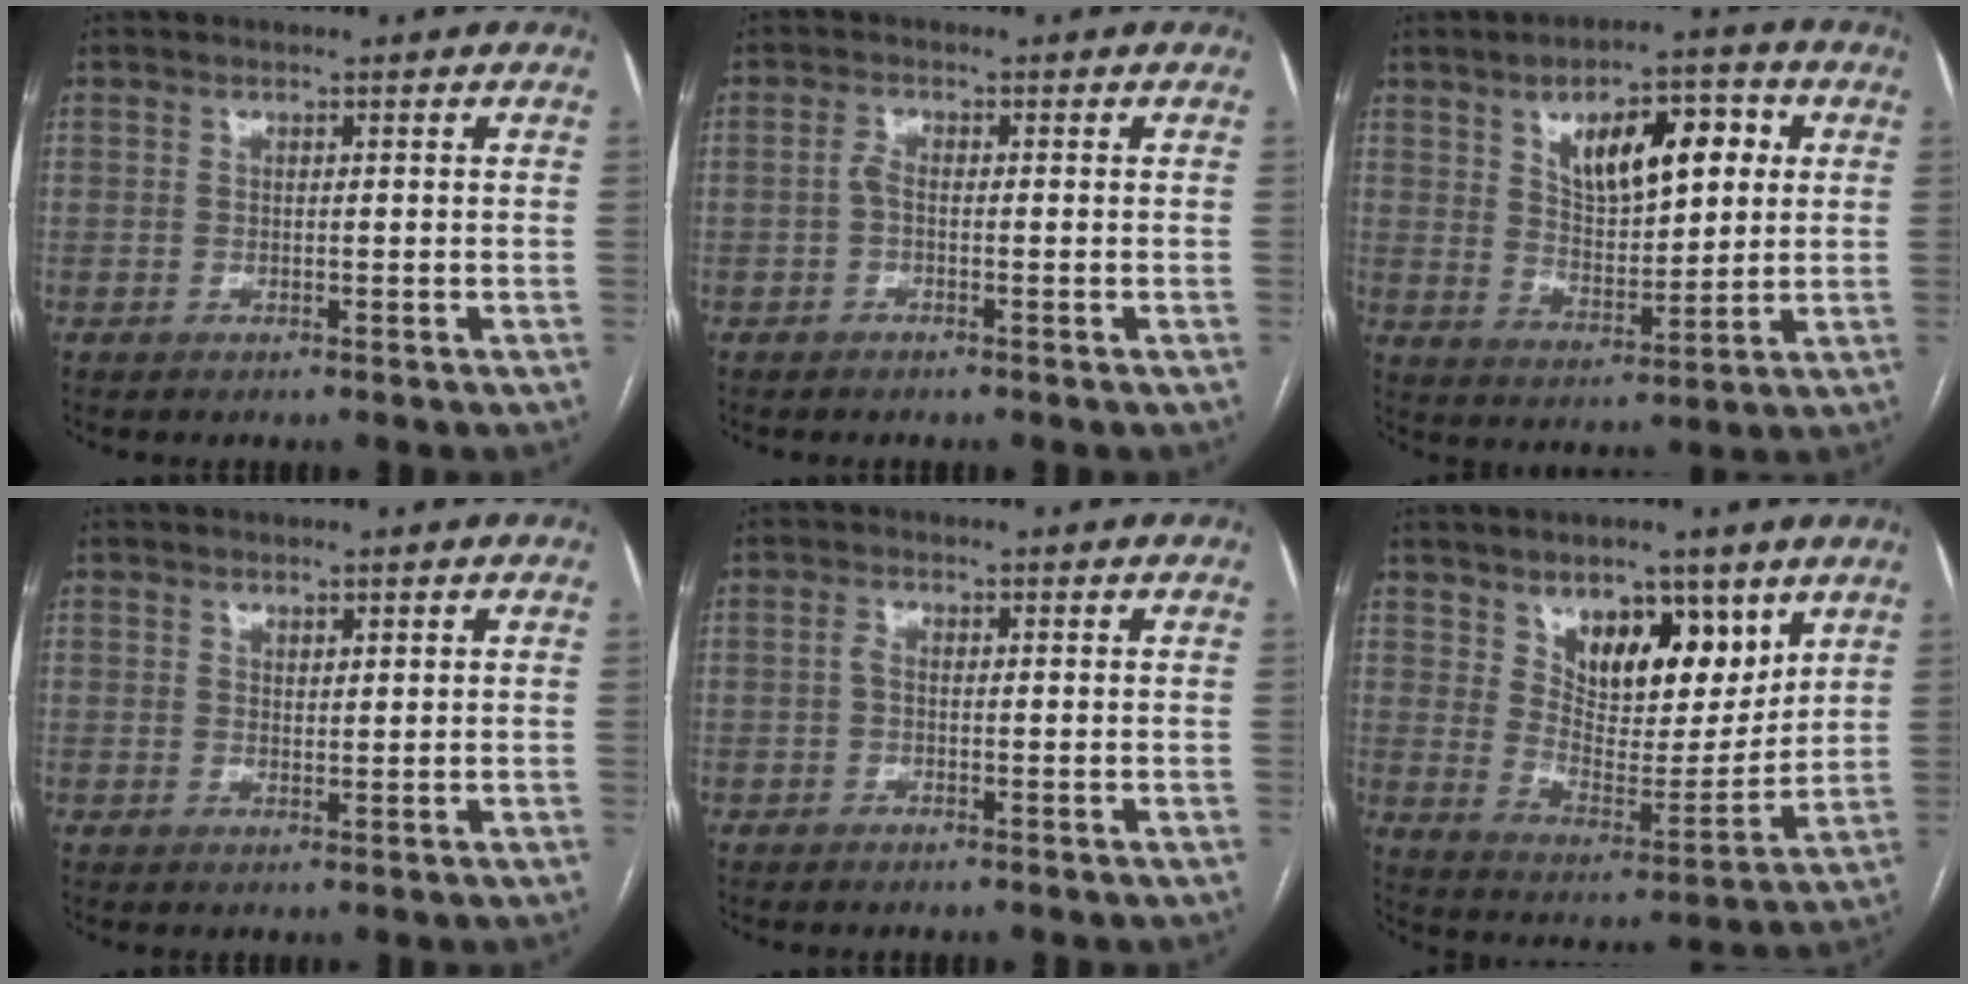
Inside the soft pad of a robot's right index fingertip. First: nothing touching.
{"total": 1.5, "force": [-0.4, 0.5, 1.3], "torque": [-0.026, 0.004, -0.011]}
{"total": 12.2, "force": [4.2, 5.1, 10.2], "torque": [-0.155, 0.019, 0.074]}
{"total": 1.1, "force": [0.8, 0.4, 0.7], "torque": [-0.010, -0.002, 0.014]}
{"total": 1.0, "force": [-0.2, 0.4, 0.9], "torque": [-0.016, 0.003, -0.006]}
{"total": 12.1, "force": [6.9, 5.5, 8.4], "torque": [-0.125, -0.006, 0.126]}